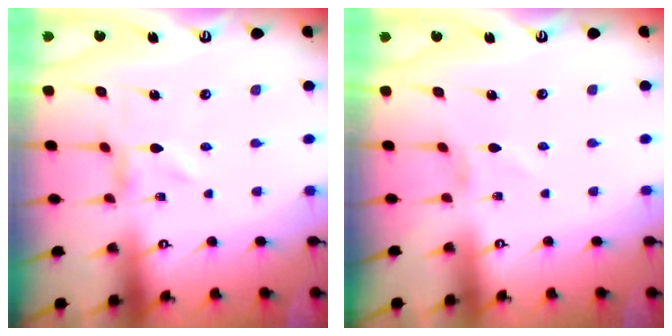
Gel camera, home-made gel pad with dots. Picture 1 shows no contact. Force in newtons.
{"total": 0.0}